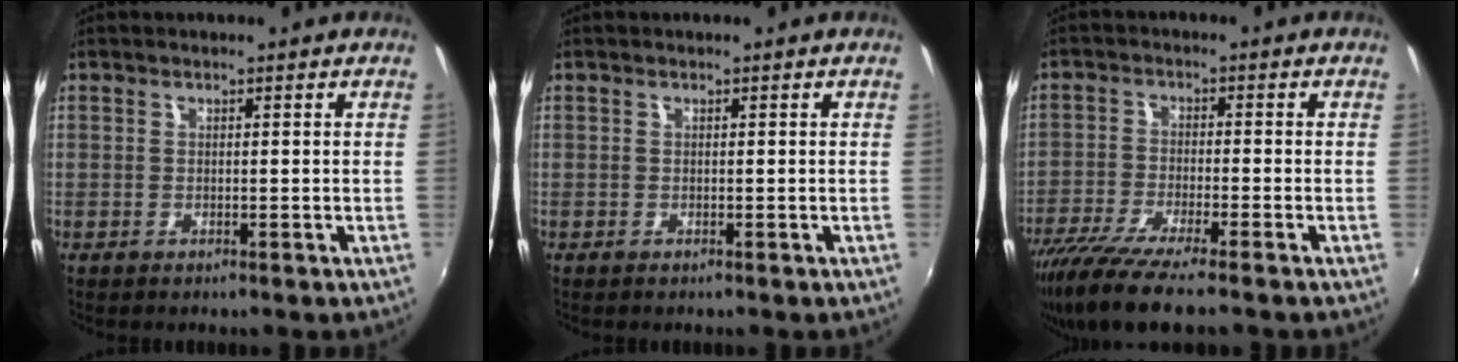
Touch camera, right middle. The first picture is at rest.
{"total": 0.0}
{"total": 10.8, "force": [-8.5, 0.9, 6.7], "torque": [-0.146, -0.041, -0.153]}